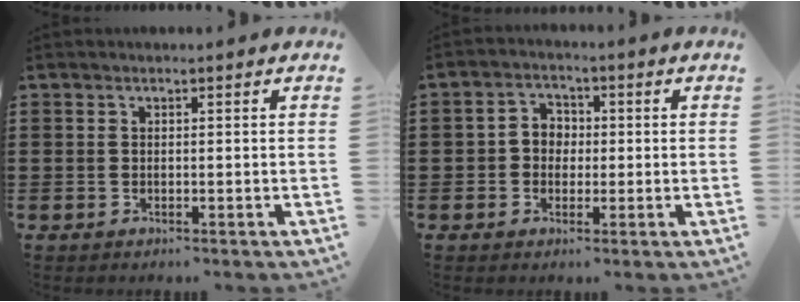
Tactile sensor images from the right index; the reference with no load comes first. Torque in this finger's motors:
{"motor_torque": [0.77, -0.42, 0.36, 0.07]}